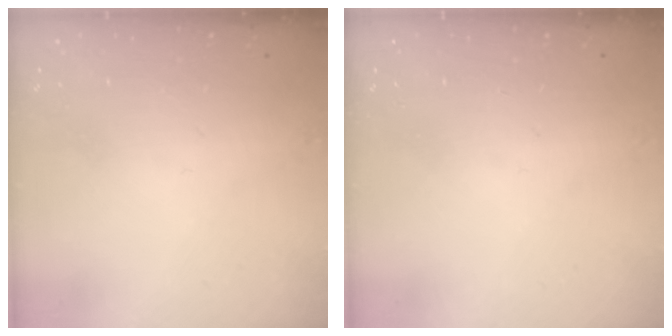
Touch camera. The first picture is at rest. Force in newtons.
{"total": 0.0}